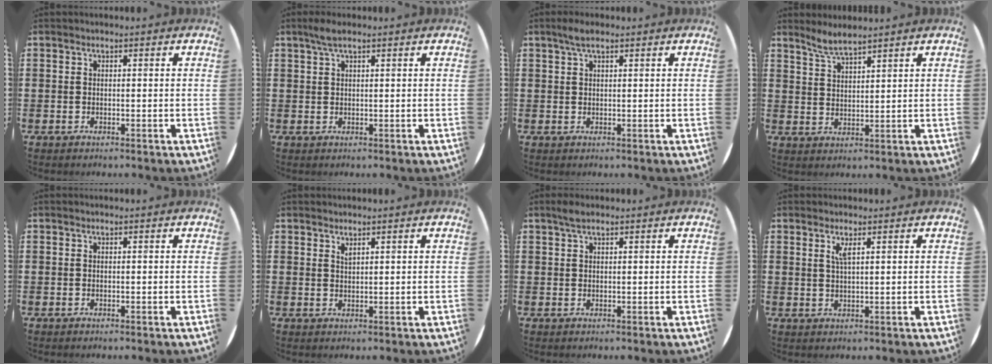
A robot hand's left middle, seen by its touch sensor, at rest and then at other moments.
{"total": 2.1, "force": [1.4, 0.4, 1.4], "torque": [-0.030, 0.005, 0.024]}
{"total": 2.1, "force": [1.4, 0.6, 1.5], "torque": [-0.031, 0.006, 0.023]}
{"total": 3.4, "force": [3.3, 0.0, 1.0], "torque": [-0.027, -0.005, 0.060]}
{"total": 0.0}
{"total": 1.0, "force": [0.9, 0.1, 0.2], "torque": [-0.005, 0.001, 0.017]}
{"total": 1.6, "force": [1.2, 0.4, 1.0], "torque": [-0.020, 0.004, 0.020]}
{"total": 2.0, "force": [1.2, 0.2, 1.5], "torque": [-0.024, -0.001, 0.018]}